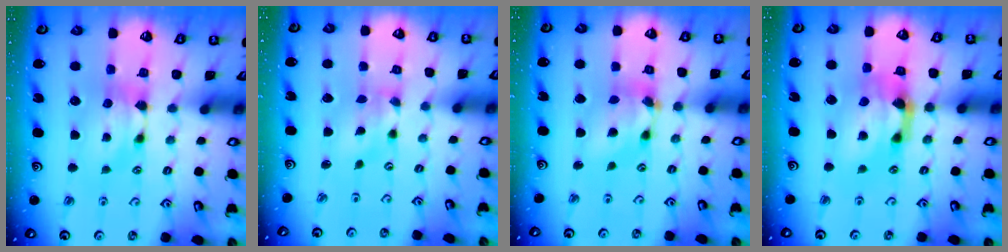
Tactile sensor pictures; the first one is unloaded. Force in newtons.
{"total": 1.1, "press": 0.3, "slide": 1.1}
{"total": 5.0, "press": 4.6, "slide": 1.8}
{"total": 4.6, "press": 4.1, "slide": 1.9}